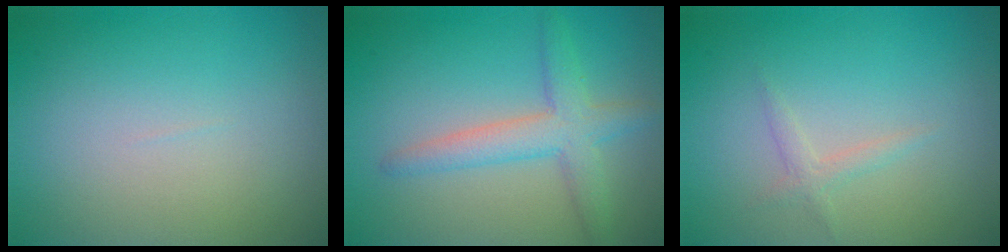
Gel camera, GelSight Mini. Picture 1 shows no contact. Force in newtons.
{"total": 3.9, "press": 3.9, "slide": 0.1}
{"total": 1.2, "press": 1.2, "slide": 0.1}